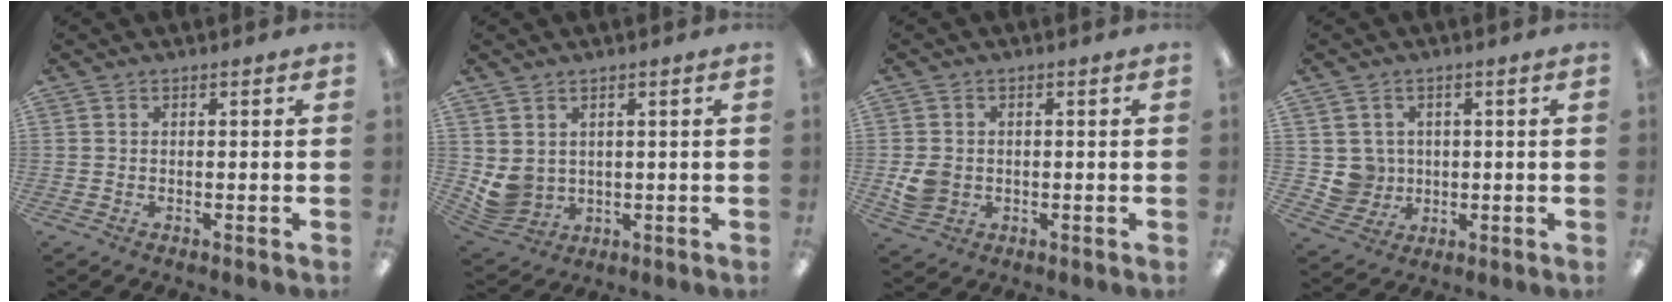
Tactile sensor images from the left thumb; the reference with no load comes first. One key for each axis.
{"total": 5.0, "fx": 2.0, "fy": 4.3, "fz": 1.6, "tx": -0.048, "ty": -0.014, "tz": 0.040}
{"total": 4.8, "fx": -0.4, "fy": 4.1, "fz": 2.3, "tx": -0.032, "ty": 0.001, "tz": -0.007}
{"total": 5.5, "fx": 1.2, "fy": 5.4, "fz": 0.4, "tx": -0.011, "ty": 0.004, "tz": 0.028}